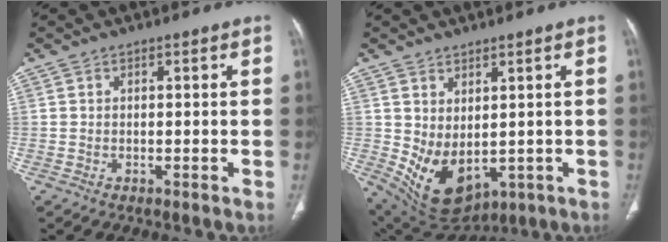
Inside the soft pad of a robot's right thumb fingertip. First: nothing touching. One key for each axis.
{"total": 10.6, "fx": -0.7, "fy": 6.5, "fz": 8.3, "tx": -0.133, "ty": -0.010, "tz": 0.025}